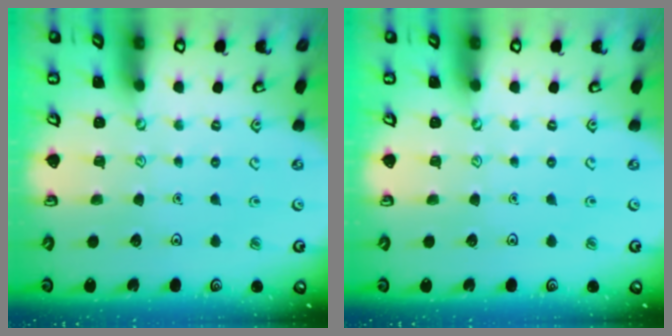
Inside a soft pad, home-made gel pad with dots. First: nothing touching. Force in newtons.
{"total": 0.0}